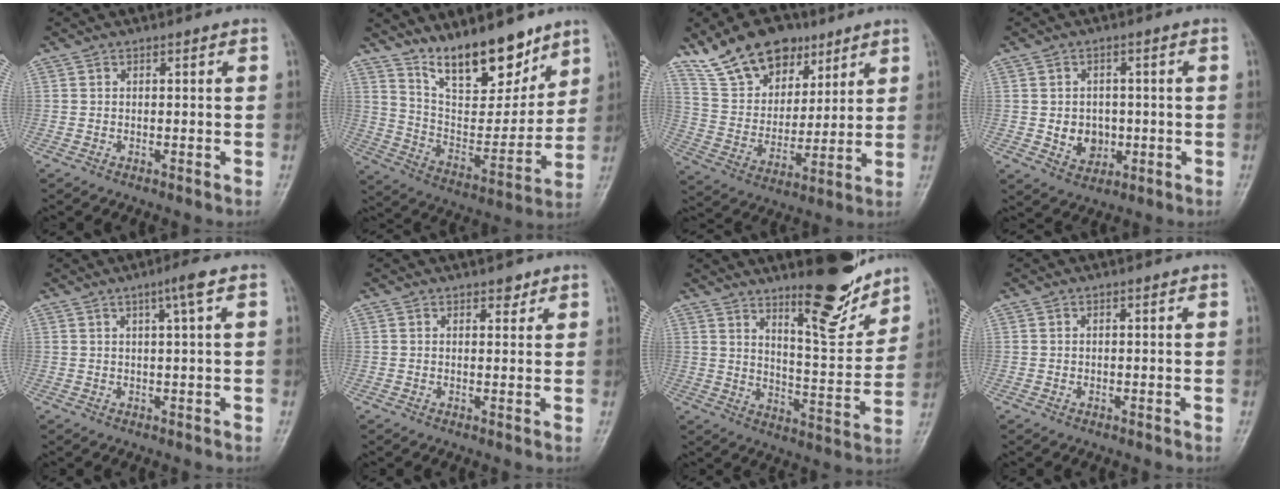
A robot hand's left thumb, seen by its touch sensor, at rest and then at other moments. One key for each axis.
{"total": 16.9, "fx": 12.6, "fy": 6.4, "fz": 9.3, "tx": -0.098, "ty": -0.086, "tz": 0.224}
{"total": 16.2, "fx": 11.1, "fy": 9.3, "fz": 7.2, "tx": -0.087, "ty": -0.042, "tz": 0.207}
{"total": 5.6, "fx": -0.6, "fy": 4.7, "fz": 2.9, "tx": -0.019, "ty": 0.003, "tz": 0.000}
{"total": 3.3, "fx": 1.5, "fy": -0.4, "fz": 2.9, "tx": -0.056, "ty": 0.000, "tz": 0.028}
{"total": 2.0, "fx": 1.4, "fy": 1.1, "fz": 0.9, "tx": 0.002, "ty": -0.007, "tz": 0.017}
{"total": 14.3, "fx": 10.6, "fy": 3.5, "fz": 8.8, "tx": -0.097, "ty": -0.084, "tz": 0.169}
{"total": 0.0}